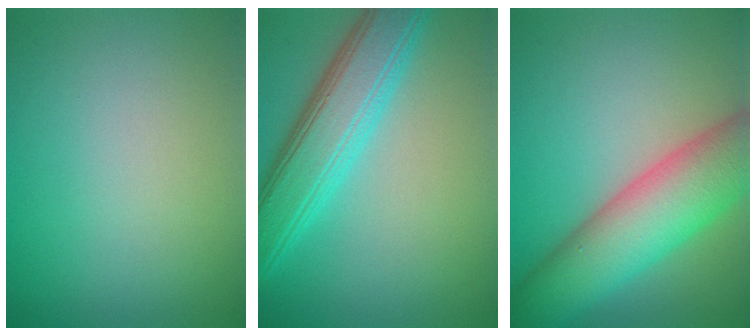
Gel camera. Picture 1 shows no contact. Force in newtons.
{"total": 6.9, "press": 6.9, "slide": 0.1}
{"total": 9.3, "press": 9.3, "slide": 0.4}